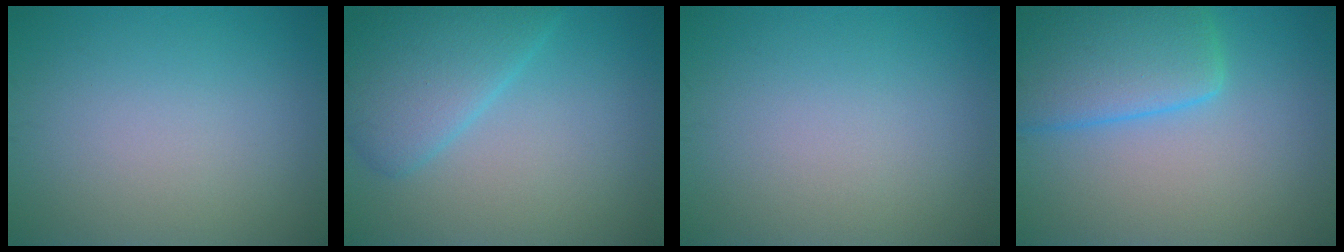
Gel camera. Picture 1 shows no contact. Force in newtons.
{"total": 4.8, "press": 4.8, "slide": 0.1}
{"total": 0.0}
{"total": 6.9, "press": 6.9, "slide": 0.4}